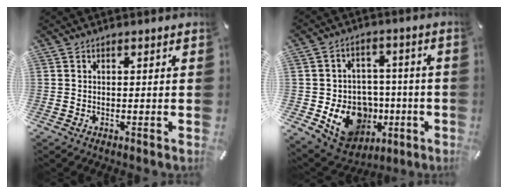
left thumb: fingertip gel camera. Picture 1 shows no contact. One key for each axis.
{"total": 14.5, "fx": -4.3, "fy": 12.4, "fz": 6.0, "tx": -0.080, "ty": 0.015, "tz": -0.055}